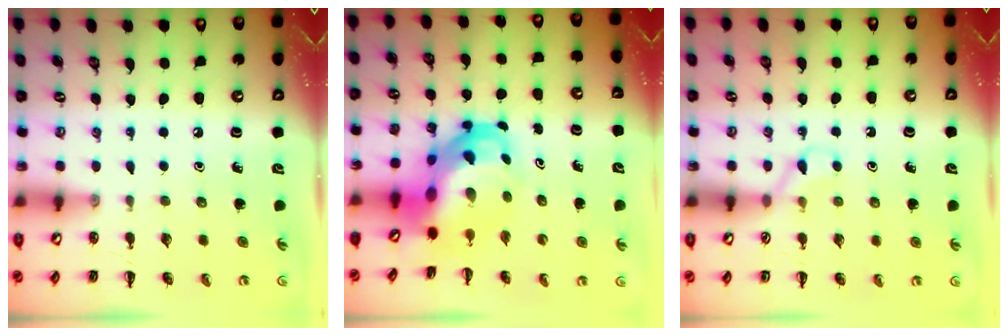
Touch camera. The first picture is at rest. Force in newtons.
{"total": 9.2, "press": 8.9, "slide": 2.4}
{"total": 3.9, "press": 3.7, "slide": 1.3}